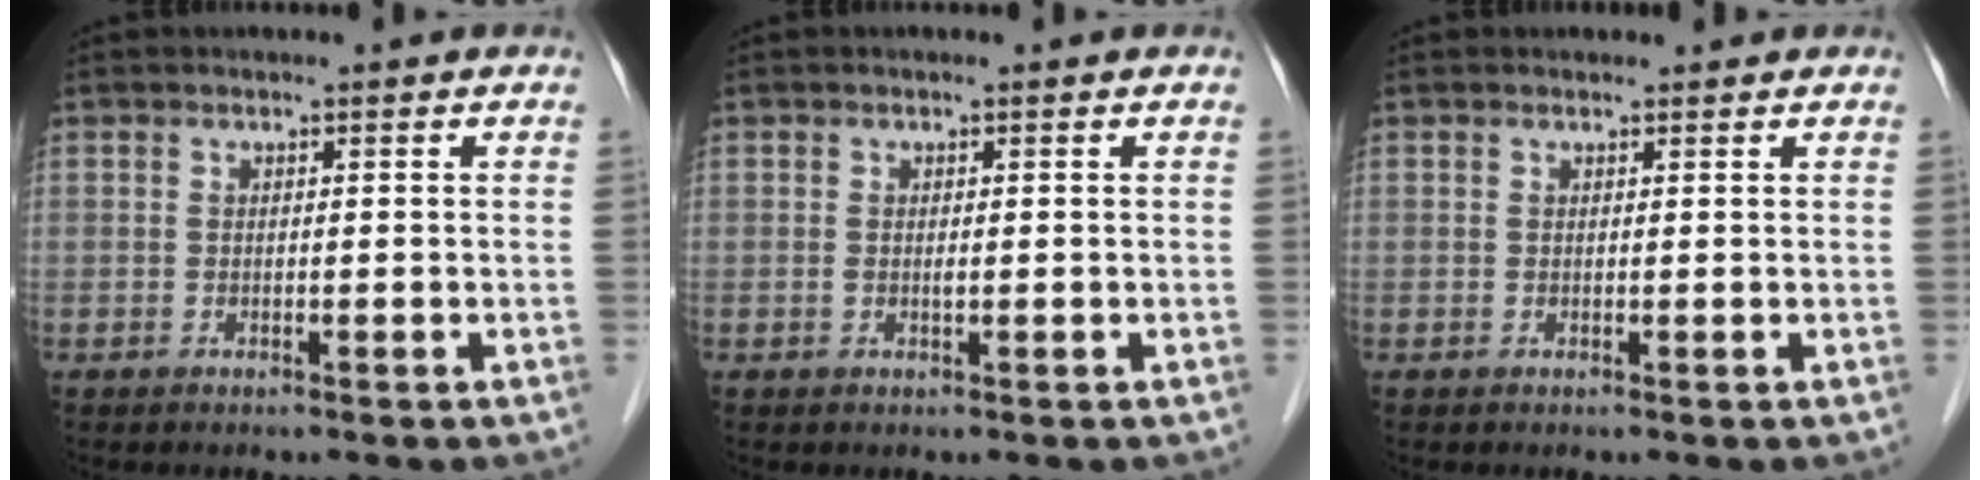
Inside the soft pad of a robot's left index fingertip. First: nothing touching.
{"total": 0.7, "force": [0.0, 0.2, 0.7], "torque": [-0.015, -0.002, 0.000]}
{"total": 1.0, "force": [1.0, 0.3, 0.1], "torque": [-0.011, 0.004, 0.013]}